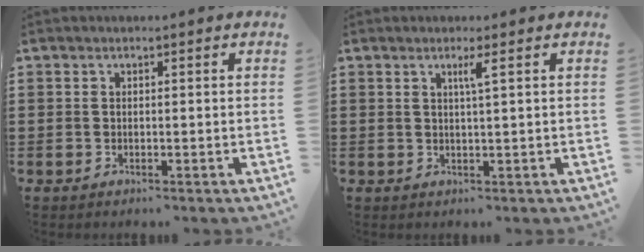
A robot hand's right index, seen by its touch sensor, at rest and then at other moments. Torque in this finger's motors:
{"motor_torque": [0.27, -0.18, 0.04, 0.05]}